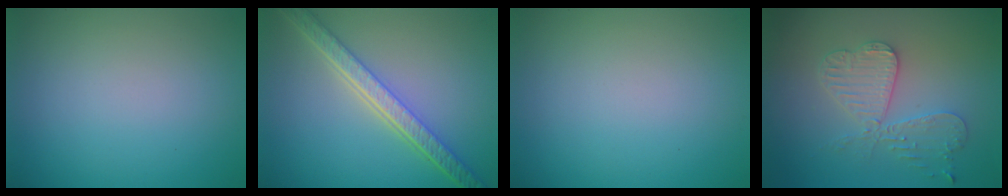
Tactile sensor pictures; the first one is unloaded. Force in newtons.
{"total": 5.8, "press": 4.5, "slide": 3.7}
{"total": 0.0}
{"total": 3.7, "press": 3.6, "slide": 1.0}